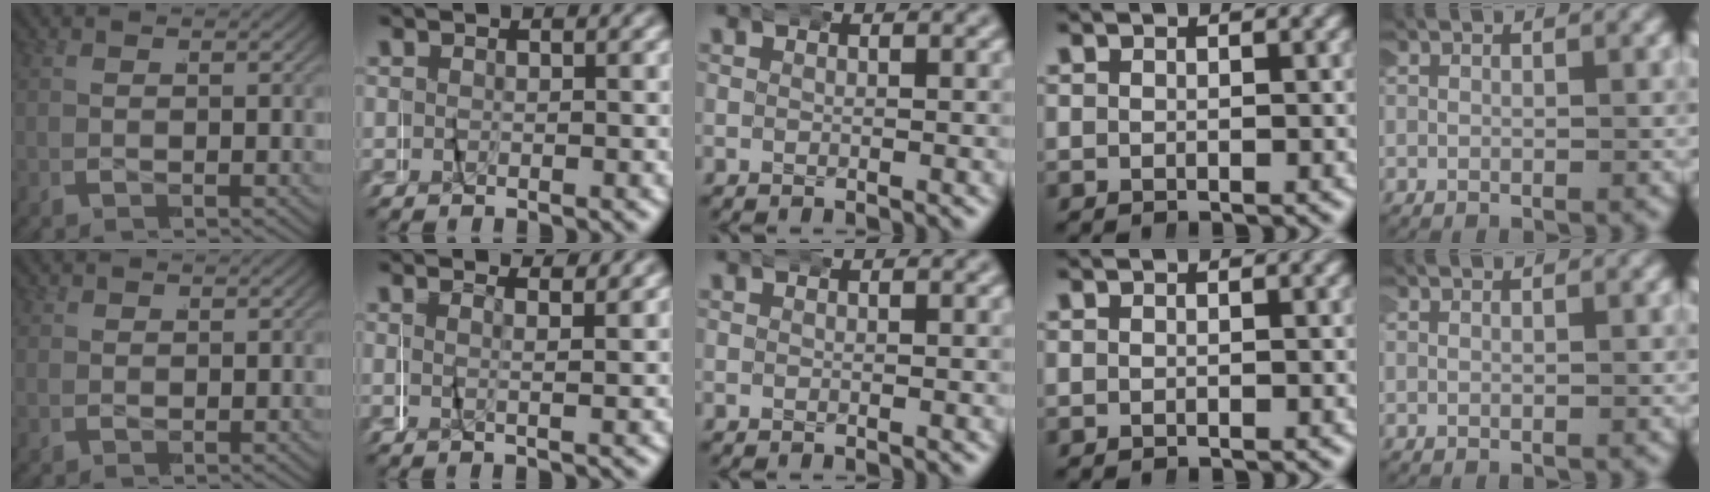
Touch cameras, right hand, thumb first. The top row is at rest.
{"thumb": {"total": 0.6, "force": [0.4, 0.4, 0.0], "torque": [0.002, -0.004, 0.012]}, "index": {"total": 1.5, "force": [0.9, -1.1, 0.6], "torque": [-0.019, 0.003, 0.015]}}